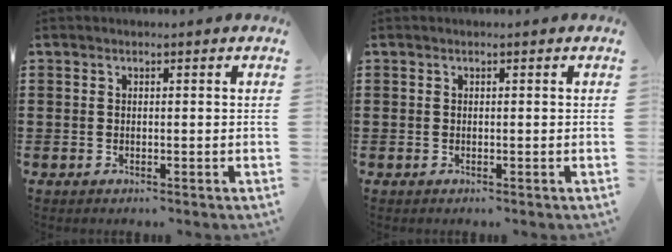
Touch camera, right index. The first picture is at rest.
{"total": 0.0}